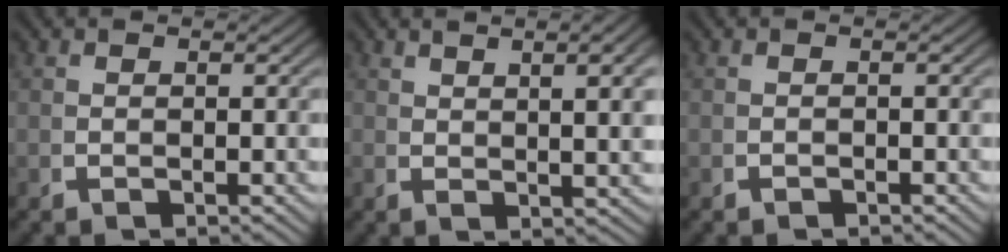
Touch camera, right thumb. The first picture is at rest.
{"total": 4.1, "force": [1.9, 0.6, 3.6], "torque": [-0.039, 0.007, 0.037]}
{"total": 0.7, "force": [-0.6, -0.2, -0.2], "torque": [0.005, -0.002, -0.010]}